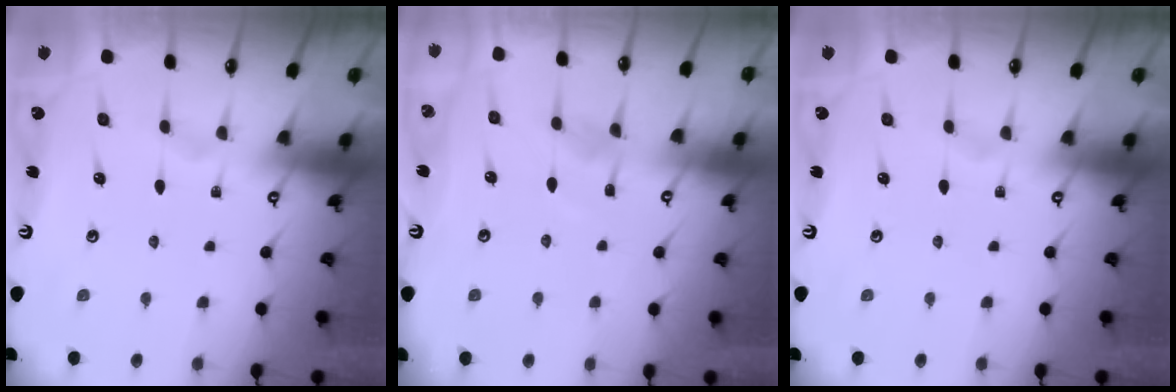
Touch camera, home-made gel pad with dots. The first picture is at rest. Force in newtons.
{"total": 6.0, "press": 6.0, "slide": 0.6}
{"total": 0.0}